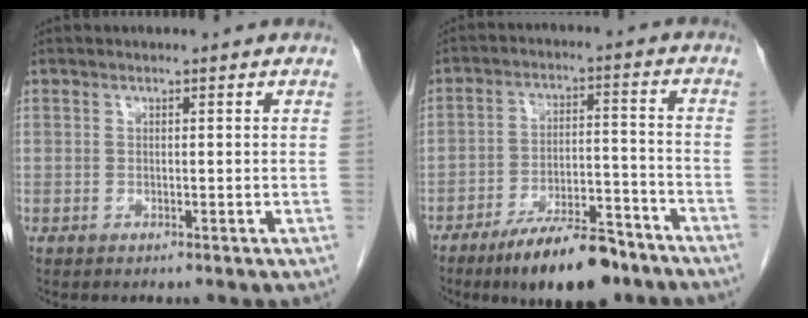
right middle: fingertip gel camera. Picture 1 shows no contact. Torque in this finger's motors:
{"motor_torque": [1.25, -0.89, 0.12, 0.04]}